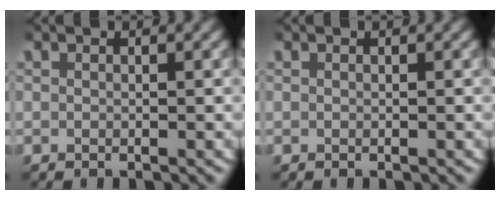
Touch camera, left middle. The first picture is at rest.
{"total": 0.0}